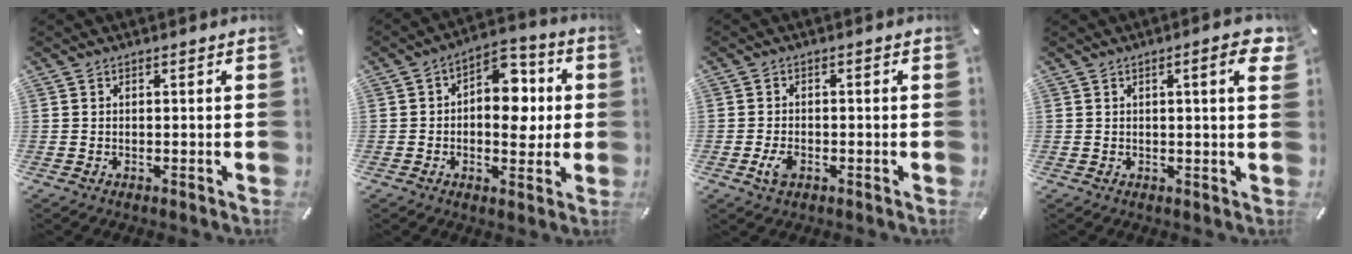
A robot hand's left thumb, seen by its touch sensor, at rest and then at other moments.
{"total": 11.3, "force": [0.7, 7.5, 8.5], "torque": [-0.094, -0.009, 0.009]}
{"total": 3.5, "force": [-1.4, 2.0, 2.5], "torque": [-0.062, -0.002, -0.028]}
{"total": 6.1, "force": [2.1, 1.2, 5.6], "torque": [-0.085, -0.002, 0.028]}